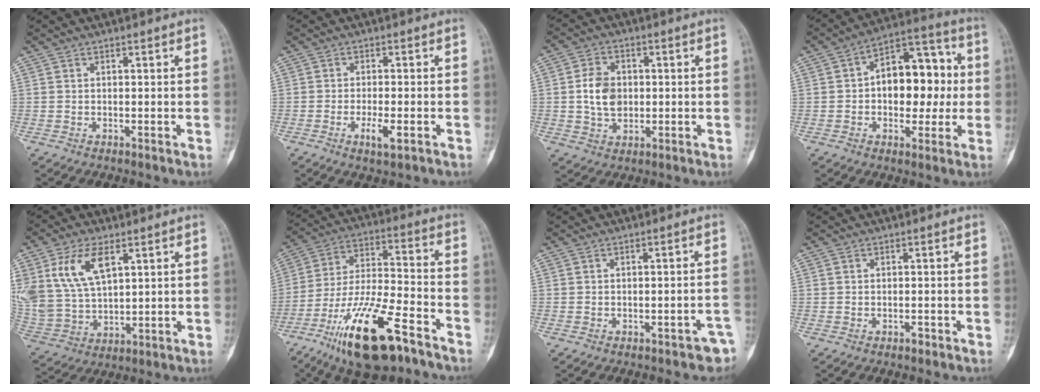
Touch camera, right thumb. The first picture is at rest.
{"total": 4.0, "force": [-1.7, 1.1, 3.5], "torque": [-0.067, -0.001, -0.028]}
{"total": 7.2, "force": [0.2, 5.5, 4.8], "torque": [-0.068, 0.002, 0.005]}
{"total": 16.1, "force": [0.5, 9.9, 12.7], "torque": [-0.133, 0.036, 0.001]}
{"total": 14.4, "force": [6.2, 7.9, 10.4], "torque": [-0.203, -0.016, 0.135]}
{"total": 20.5, "force": [-12.5, 6.2, 15.0], "torque": [-0.298, 0.062, -0.222]}
{"total": 4.7, "force": [-3.3, 2.0, 2.8], "torque": [-0.018, 0.028, -0.035]}
{"total": 0.8, "force": [-0.6, 0.4, 0.4], "torque": [-0.008, 0.004, -0.009]}